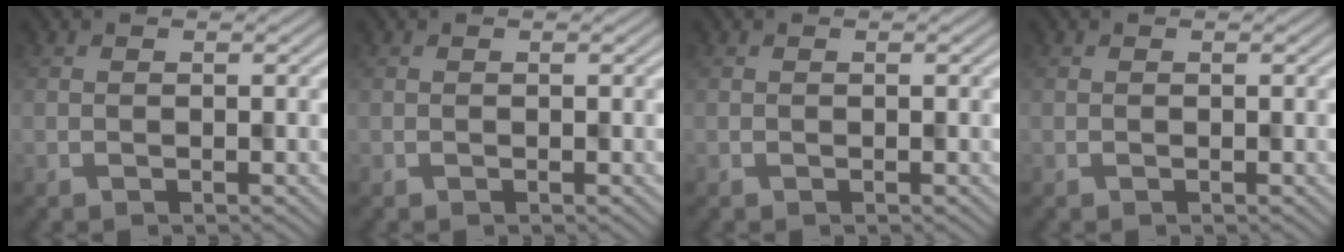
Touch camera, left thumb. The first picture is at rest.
{"total": 0.0}
{"total": 0.0}
{"total": 0.0}